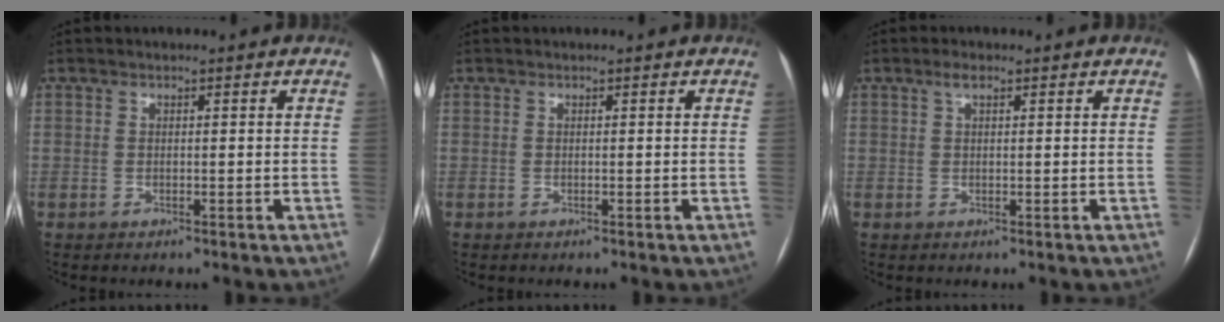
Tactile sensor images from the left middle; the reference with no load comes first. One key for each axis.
{"total": 0.0}
{"total": 1.4, "fx": 0.8, "fy": 0.5, "fz": 1.1, "tx": -0.023, "ty": 0.008, "tz": 0.015}